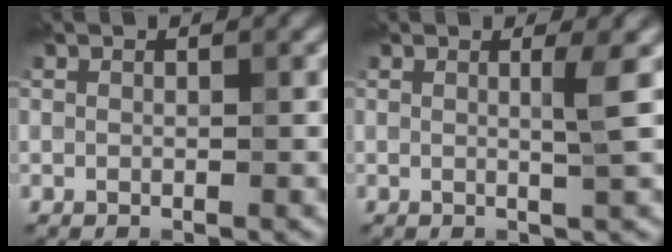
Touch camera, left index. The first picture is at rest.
{"total": 1.9, "force": [0.3, 0.3, 1.9], "torque": [-0.028, 0.000, -0.003]}